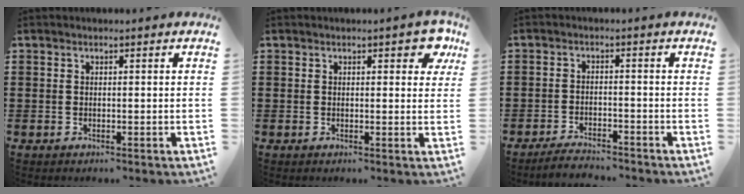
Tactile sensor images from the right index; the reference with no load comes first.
{"total": 3.4, "force": [1.8, 1.4, 2.5], "torque": [-0.023, 0.000, 0.025]}
{"total": 2.9, "force": [-2.9, 0.1, 0.3], "torque": [-0.010, 0.001, -0.058]}